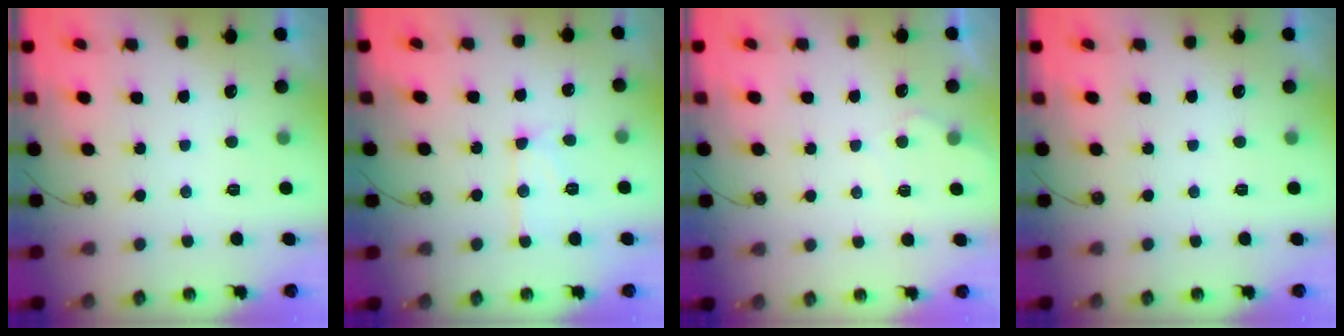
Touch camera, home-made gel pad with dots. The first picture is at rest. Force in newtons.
{"total": 10.5, "press": 10.4, "slide": 0.9}
{"total": 4.4, "press": 4.4, "slide": 0.6}
{"total": 0.0}